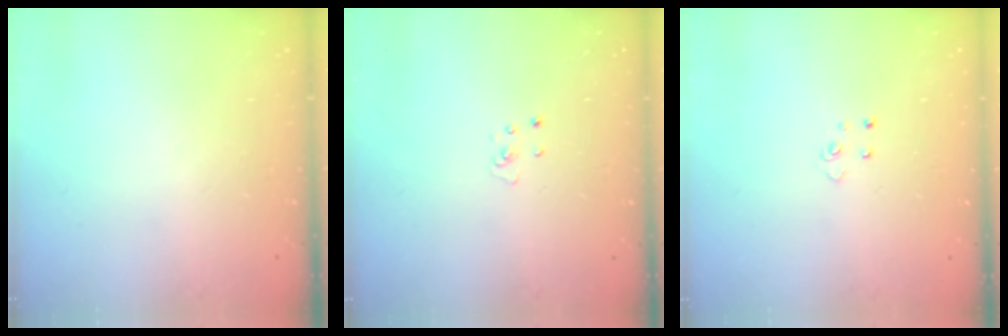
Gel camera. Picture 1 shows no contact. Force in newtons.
{"total": 2.3, "press": 2.3, "slide": 0.2}
{"total": 4.1, "press": 4.1, "slide": 0.4}